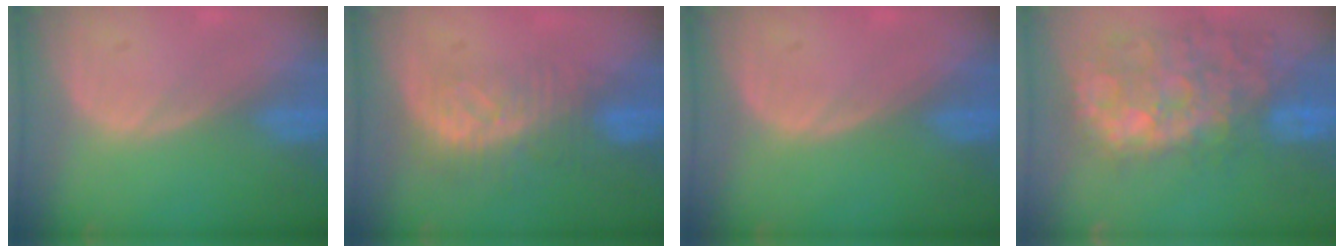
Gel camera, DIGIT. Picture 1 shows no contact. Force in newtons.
{"total": 8.2, "press": 7.2, "slide": 3.9}
{"total": 0.0}
{"total": 13.2, "press": 11.6, "slide": 6.2}